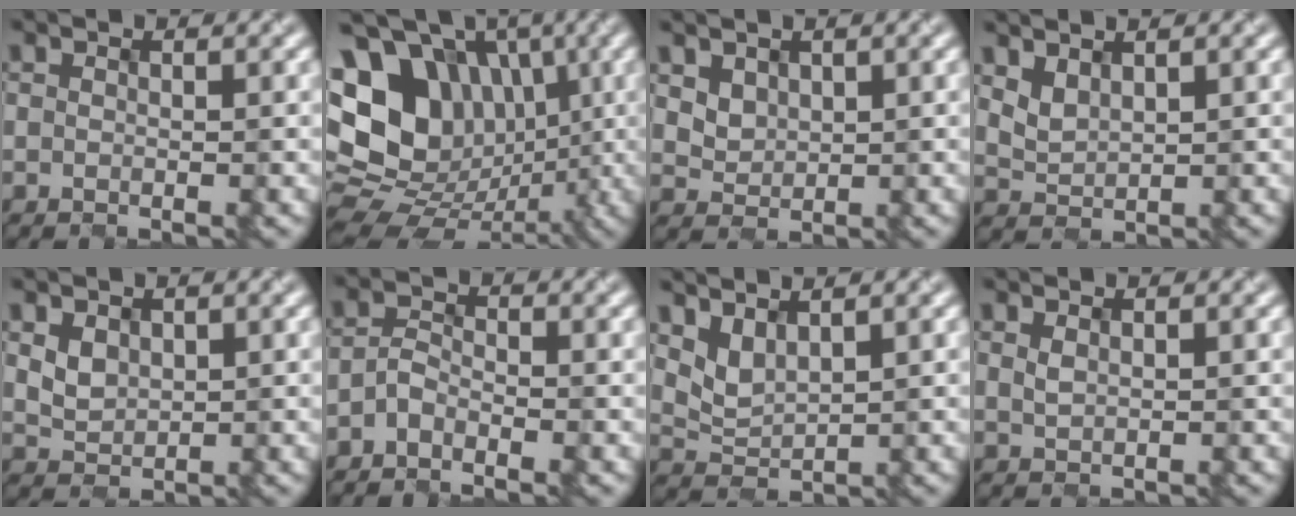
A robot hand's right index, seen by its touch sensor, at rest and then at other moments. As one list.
[{"total": 14.7, "force": [1.9, 11.9, 8.4], "torque": [-0.162, 0.015, 0.021]}, {"total": 2.6, "force": [1.5, 1.9, 0.9], "torque": [-0.031, 0.002, 0.039]}, {"total": 1.7, "force": [1.2, 0.9, 0.8], "torque": [-0.022, -0.003, 0.029]}, {"total": 1.9, "force": [0.7, 1.5, 0.9], "torque": [-0.024, -0.002, 0.018]}, {"total": 1.9, "force": [-1.5, 0.8, 0.8], "torque": [-0.013, 0.008, -0.035]}, {"total": 2.3, "force": [1.7, 0.9, 1.3], "torque": [-0.035, -0.005, 0.042]}, {"total": 0.8, "force": [0.5, 0.3, 0.5], "torque": [-0.011, -0.001, 0.013]}]